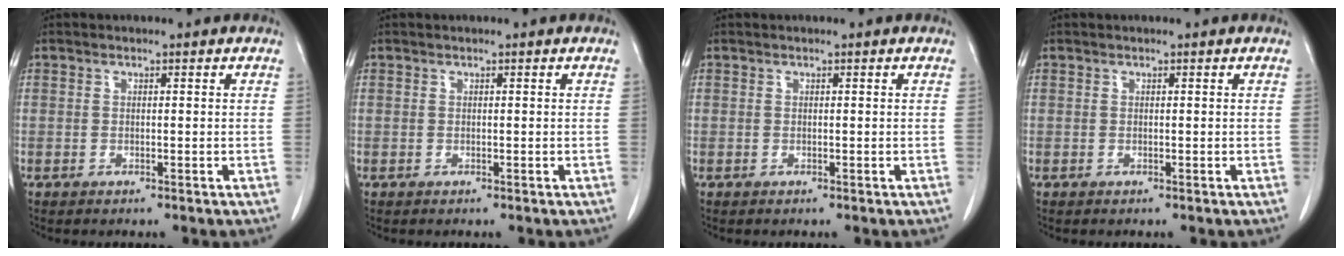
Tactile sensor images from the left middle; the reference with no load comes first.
{"total": 0.0}
{"total": 0.0}
{"total": 0.0}